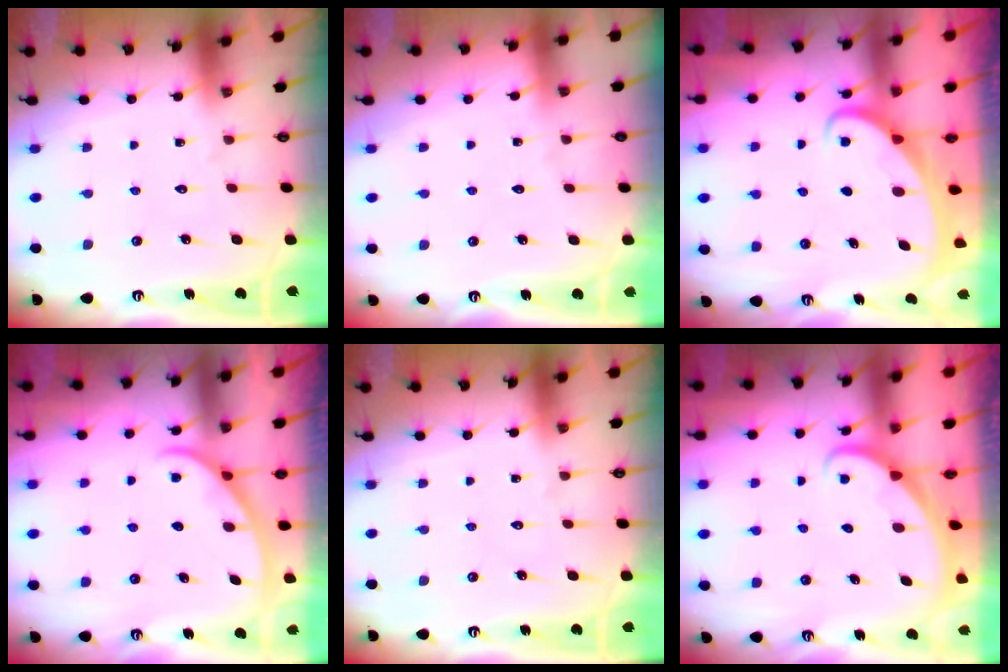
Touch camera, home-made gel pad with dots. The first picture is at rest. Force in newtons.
{"total": 1.8, "press": 1.7, "slide": 0.2}
{"total": 2.1, "press": 2.1, "slide": 0.0}
{"total": 2.4, "press": 2.4, "slide": 0.4}
{"total": 0.0}
{"total": 1.7, "press": 1.7, "slide": 0.1}